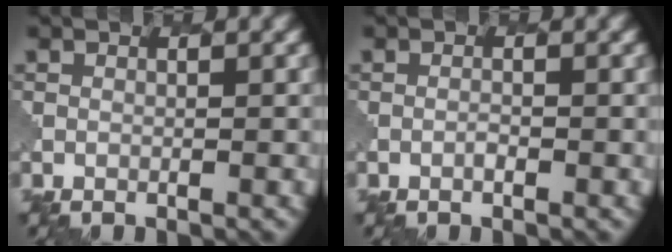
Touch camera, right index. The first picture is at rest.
{"total": 0.0}